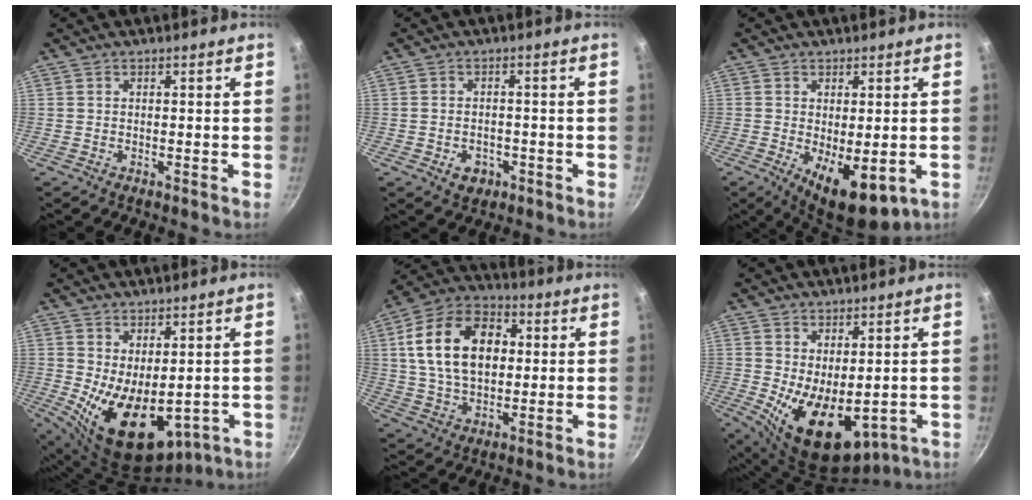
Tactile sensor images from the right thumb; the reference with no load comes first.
{"total": 4.1, "force": [-1.7, 3.1, 2.1], "torque": [-0.025, 0.014, -0.018]}
{"total": 9.8, "force": [-1.9, 4.5, 8.5], "torque": [-0.109, -0.013, -0.014]}
{"total": 13.5, "force": [-0.7, 8.0, 10.9], "torque": [-0.151, -0.033, 0.018]}
{"total": 18.2, "force": [3.0, 12.2, 13.2], "torque": [-0.204, 0.016, 0.041]}
{"total": 12.4, "force": [-0.8, 7.2, 10.1], "torque": [-0.138, -0.030, 0.012]}